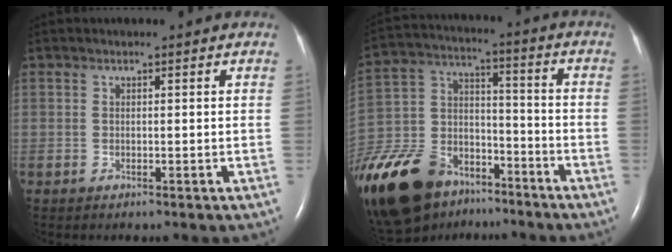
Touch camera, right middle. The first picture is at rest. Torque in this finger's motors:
{"motor_torque": [1.11, -1.03, 0.35, 0.09]}